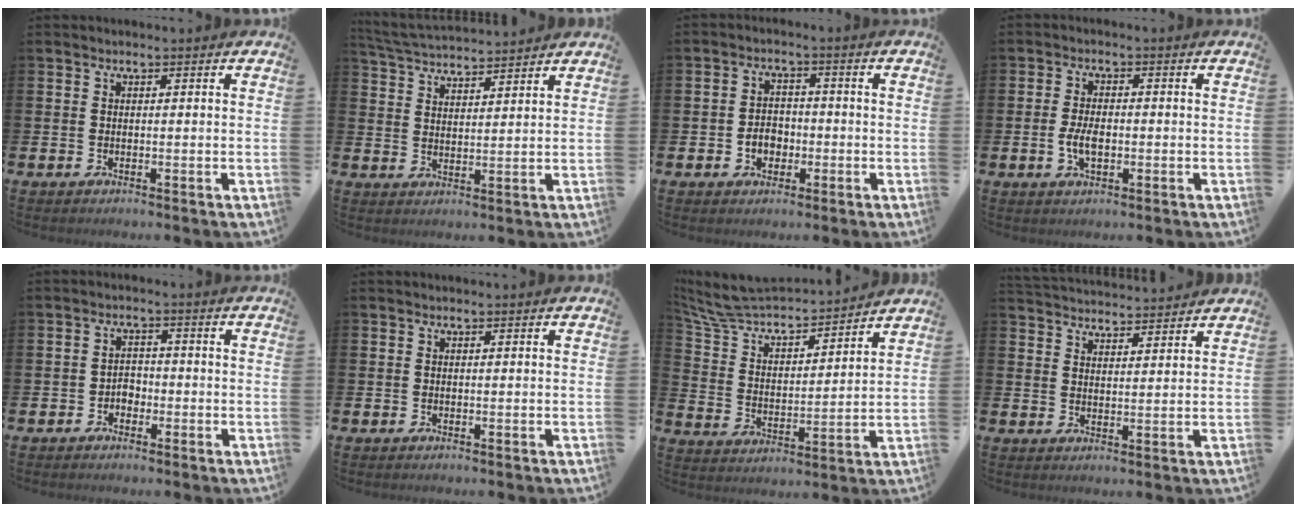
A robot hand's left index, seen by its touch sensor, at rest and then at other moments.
{"total": 4.7, "force": [4.7, 0.3, 0.3], "torque": [-0.027, -0.026, 0.084]}
{"total": 3.2, "force": [-1.0, 2.6, 1.6], "torque": [-0.025, 0.000, -0.025]}
{"total": 3.6, "force": [-0.5, 1.8, 3.0], "torque": [-0.063, 0.001, -0.011]}
{"total": 2.0, "force": [-1.3, 1.5, 0.6], "torque": [-0.013, 0.006, -0.029]}
{"total": 0.0}
{"total": 6.9, "force": [6.5, 1.7, 1.3], "torque": [-0.066, -0.053, 0.110]}
{"total": 4.1, "force": [4.1, 0.2, -0.3], "torque": [-0.002, -0.027, 0.074]}